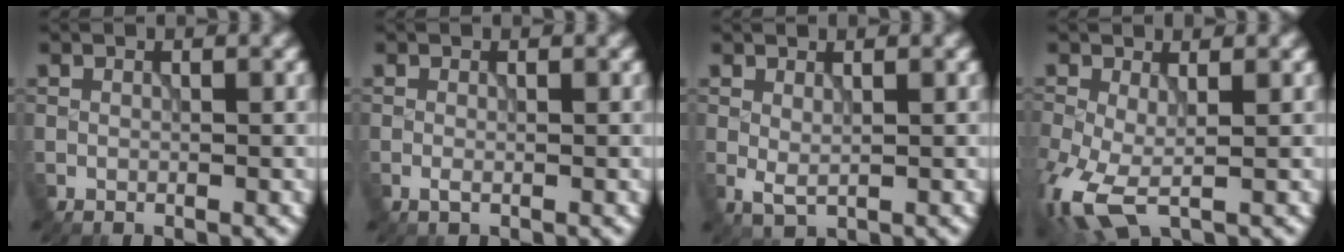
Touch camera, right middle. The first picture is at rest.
{"total": 0.6, "force": [-0.3, 0.1, 0.5], "torque": [-0.012, -0.003, -0.007]}
{"total": 1.2, "force": [0.4, 0.4, 1.1], "torque": [-0.024, -0.003, 0.010]}
{"total": 6.1, "force": [-2.0, 2.8, 5.0], "torque": [-0.129, -0.019, -0.040]}